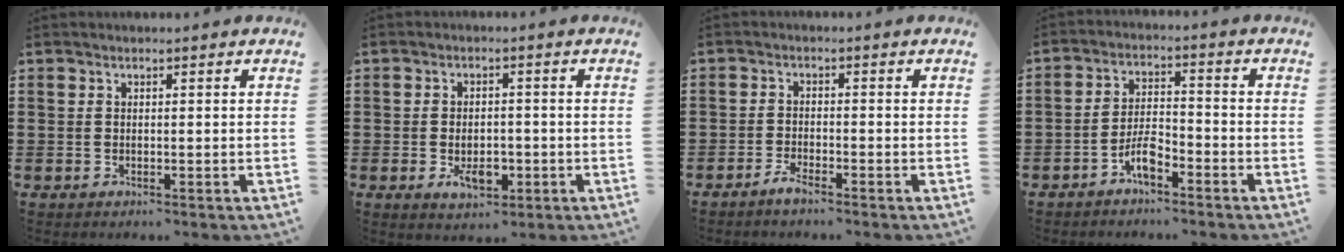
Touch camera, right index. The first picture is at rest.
{"total": 4.5, "force": [-1.3, 2.5, 3.5], "torque": [-0.051, -0.002, -0.027]}
{"total": 1.9, "force": [-1.8, 0.0, 0.8], "torque": [-0.017, -0.001, -0.032]}
{"total": 5.0, "force": [-3.2, 1.7, 3.4], "torque": [-0.080, 0.006, -0.066]}